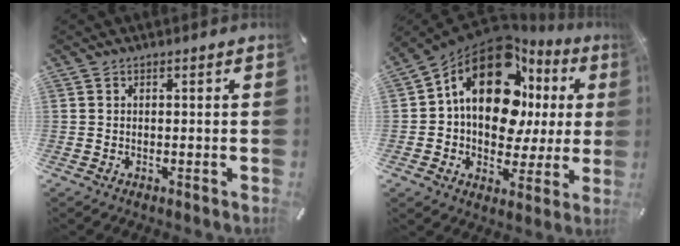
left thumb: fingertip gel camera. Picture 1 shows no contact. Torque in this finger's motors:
{"motor_torque": [2.17, 2.17, 1.41, -0.75, 0.36]}